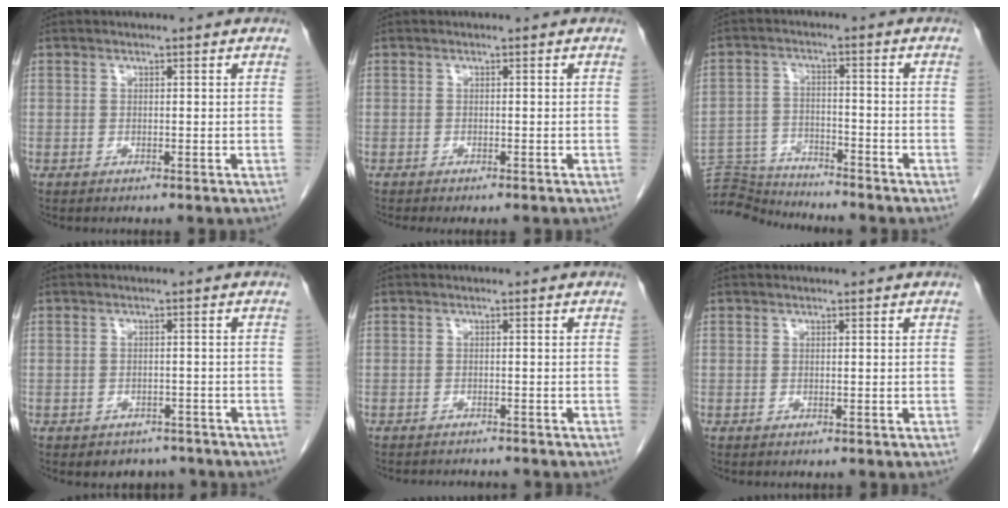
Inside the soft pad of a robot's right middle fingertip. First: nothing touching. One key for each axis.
{"total": 1.8, "fx": -1.5, "fy": 0.1, "fz": 0.8, "tx": -0.014, "ty": -0.005, "tz": -0.020}
{"total": 9.0, "fx": -9.0, "fy": 0.1, "fz": 0.3, "tx": -0.006, "ty": 0.005, "tz": -0.159}
{"total": 4.0, "fx": -3.3, "fy": 2.3, "fz": 0.2, "tx": 0.002, "ty": 0.009, "tz": -0.040}
{"total": 4.1, "fx": -4.0, "fy": 0.6, "fz": 0.9, "tx": -0.009, "ty": -0.008, "tz": -0.053}
{"total": 0.0}